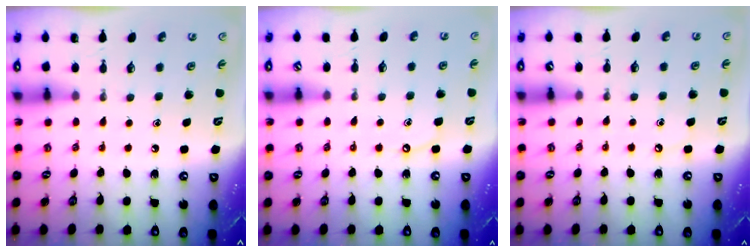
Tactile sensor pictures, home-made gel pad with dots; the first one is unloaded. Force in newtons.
{"total": 3.6, "press": 3.6, "slide": 0.3}
{"total": 2.6, "press": 2.6, "slide": 0.4}